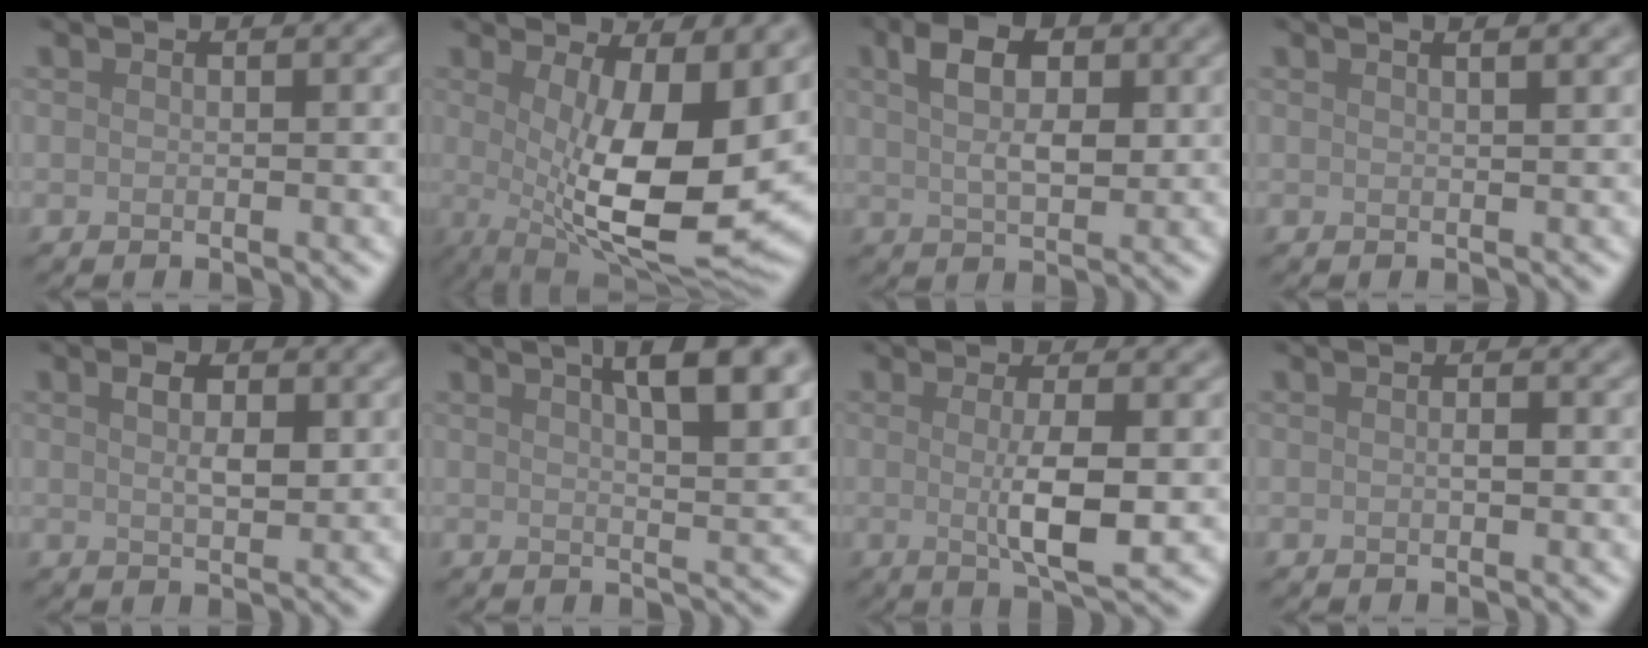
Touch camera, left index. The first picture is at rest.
{"total": 11.7, "force": [0.7, 4.2, 10.9], "torque": [-0.165, -0.026, 0.014]}
{"total": 5.0, "force": [1.6, 2.7, 3.9], "torque": [-0.068, 0.005, 0.025]}
{"total": 2.7, "force": [1.5, 1.1, 2.0], "torque": [-0.008, 0.006, -0.005]}
{"total": 2.7, "force": [0.8, 1.2, 2.2], "torque": [-0.039, 0.000, 0.015]}
{"total": 8.4, "force": [3.6, 2.8, 7.0], "torque": [-0.055, 0.026, 0.036]}
{"total": 4.2, "force": [-0.2, 0.8, 4.2], "torque": [-0.072, -0.006, -0.001]}
{"total": 0.8, "force": [-0.1, 0.2, 0.7], "torque": [-0.014, 0.000, 0.000]}